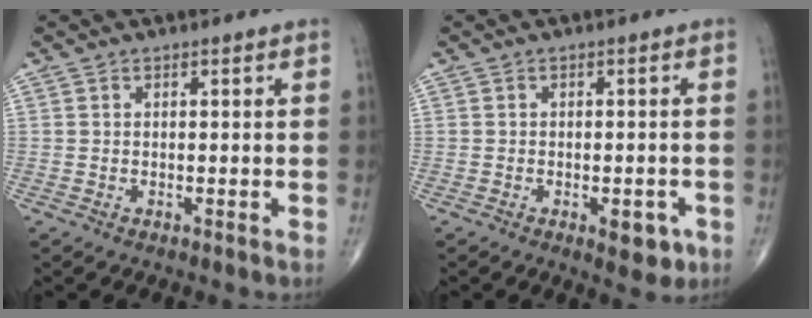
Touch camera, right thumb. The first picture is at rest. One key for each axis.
{"total": 4.7, "fx": -2.0, "fy": 2.2, "fz": 3.6, "tx": -0.027, "ty": 0.002, "tz": -0.021}